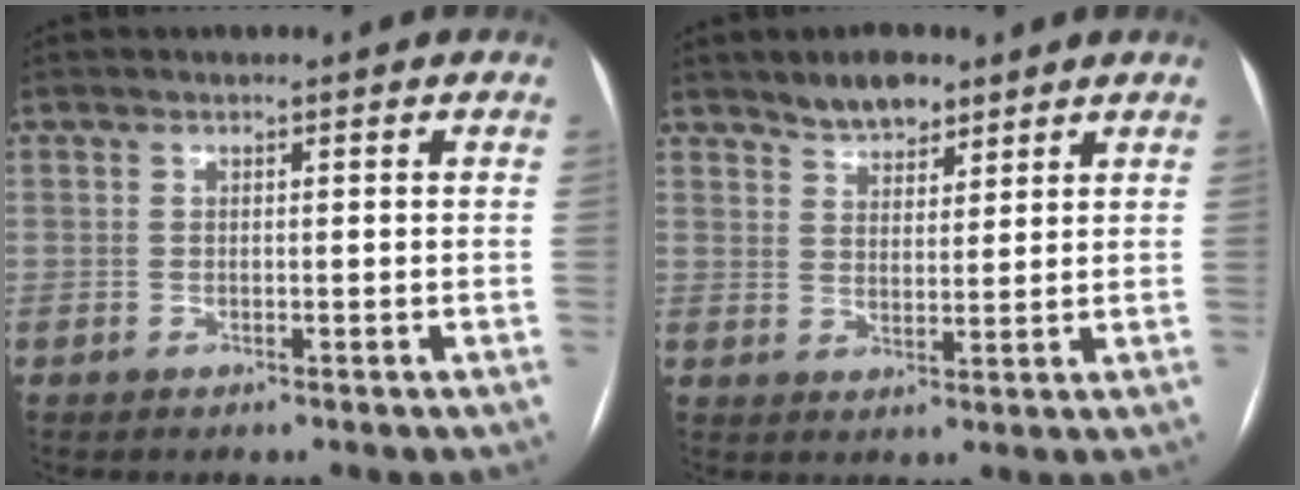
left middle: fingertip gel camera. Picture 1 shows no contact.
{"total": 5.5, "force": [4.4, 2.2, 2.4], "torque": [-0.045, 0.006, 0.078]}